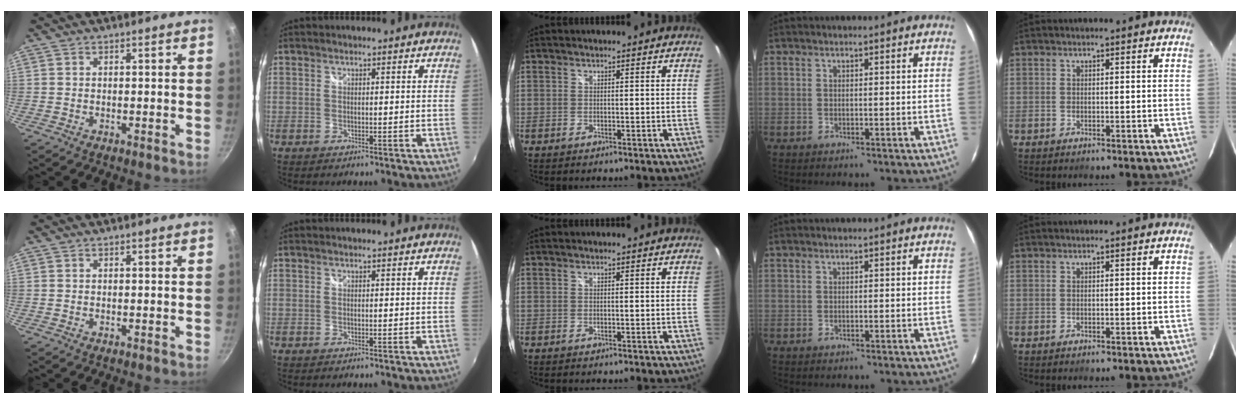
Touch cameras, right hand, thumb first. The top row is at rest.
{}